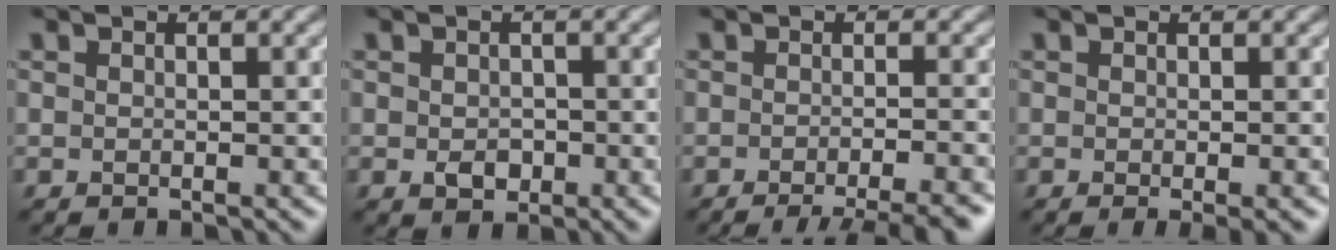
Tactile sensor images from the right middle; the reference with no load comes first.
{"total": 1.9, "force": [-0.6, 1.4, 1.1], "torque": [-0.019, -0.001, -0.008]}
{"total": 5.5, "force": [-3.2, 1.7, 4.2], "torque": [-0.028, 0.001, -0.031]}
{"total": 1.1, "force": [-0.2, 0.2, 1.1], "torque": [-0.014, -0.002, -0.004]}